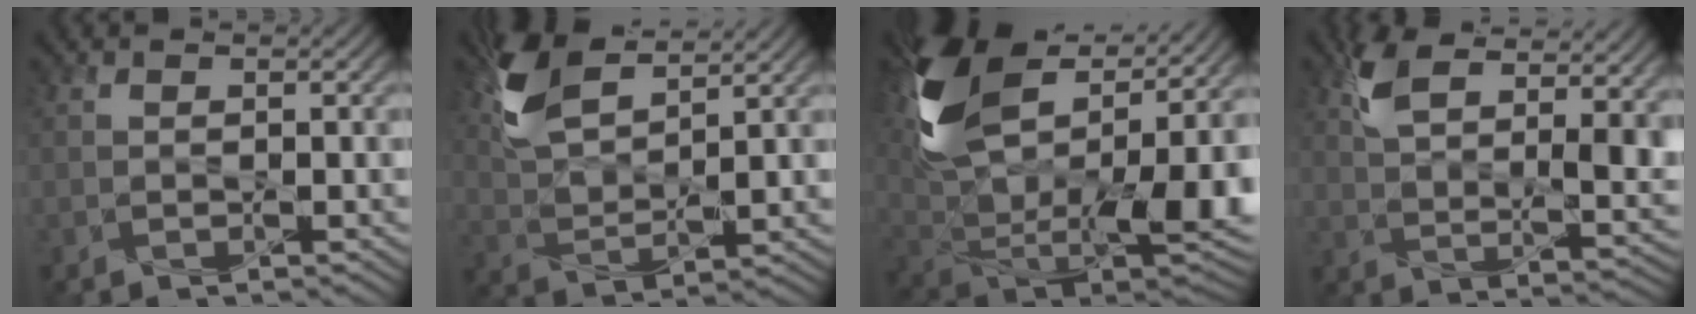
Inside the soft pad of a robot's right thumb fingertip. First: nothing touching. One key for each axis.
{"total": 8.7, "fx": 5.7, "fy": 3.0, "fz": 5.9, "tx": -0.138, "ty": 0.010, "tz": 0.120}
{"total": 18.3, "fx": 6.6, "fy": 10.3, "fz": 13.6, "tx": -0.298, "ty": 0.009, "tz": 0.128}
{"total": 13.5, "fx": 5.9, "fy": 6.0, "fz": 10.5, "tx": -0.193, "ty": -0.002, "tz": 0.106}